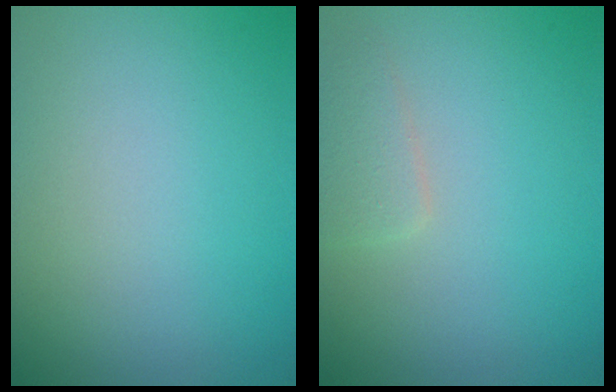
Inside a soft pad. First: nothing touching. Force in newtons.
{"total": 1.7, "press": 1.7, "slide": 0.1}